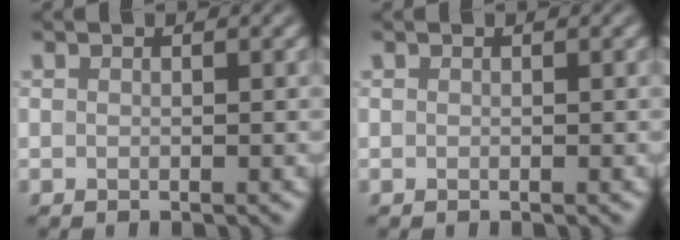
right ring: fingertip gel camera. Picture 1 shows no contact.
{"total": 0.0}